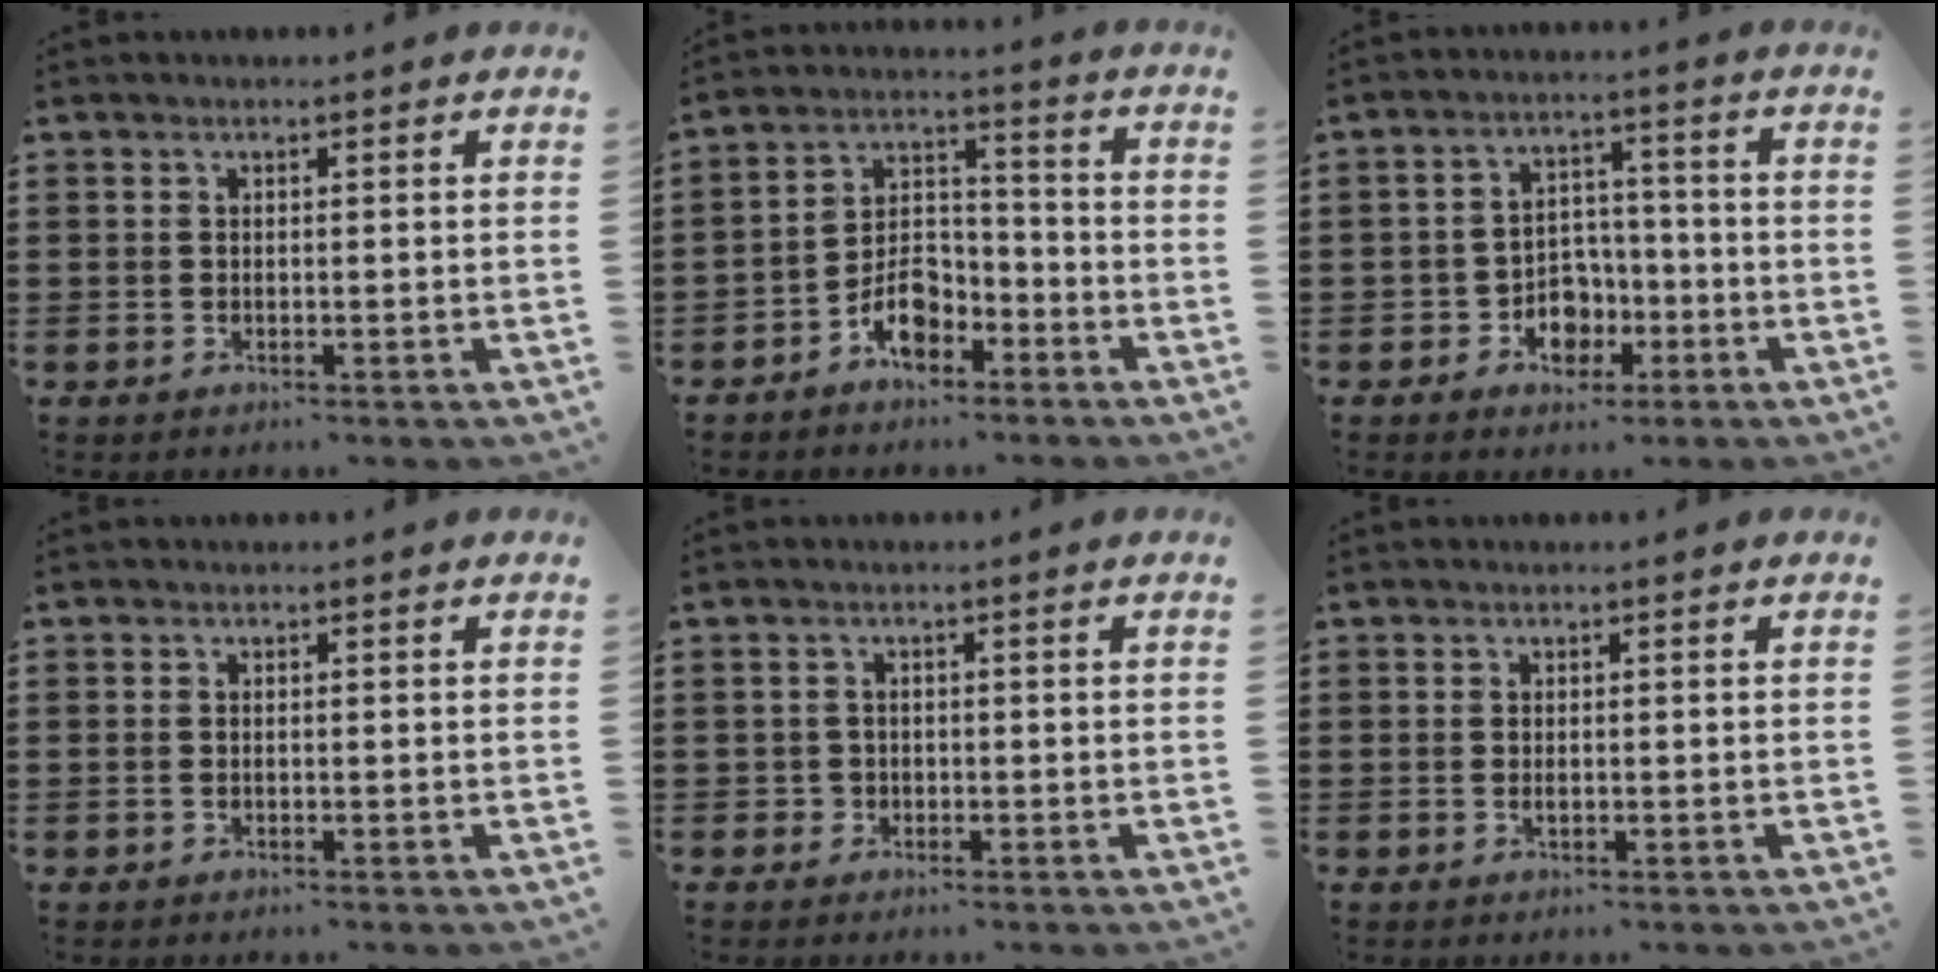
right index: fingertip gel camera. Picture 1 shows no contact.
{"total": 6.6, "force": [-4.2, 3.7, 3.4], "torque": [-0.069, 0.018, -0.079]}
{"total": 5.8, "force": [-2.3, 4.6, 2.6], "torque": [-0.033, 0.009, -0.043]}
{"total": 0.6, "force": [-0.2, 0.3, 0.4], "torque": [-0.010, 0.000, -0.004]}
{"total": 1.4, "force": [-0.5, 1.3, 0.1], "torque": [-0.007, 0.003, -0.013]}
{"total": 0.7, "force": [-0.1, 0.3, 0.6], "torque": [-0.013, -0.002, -0.001]}